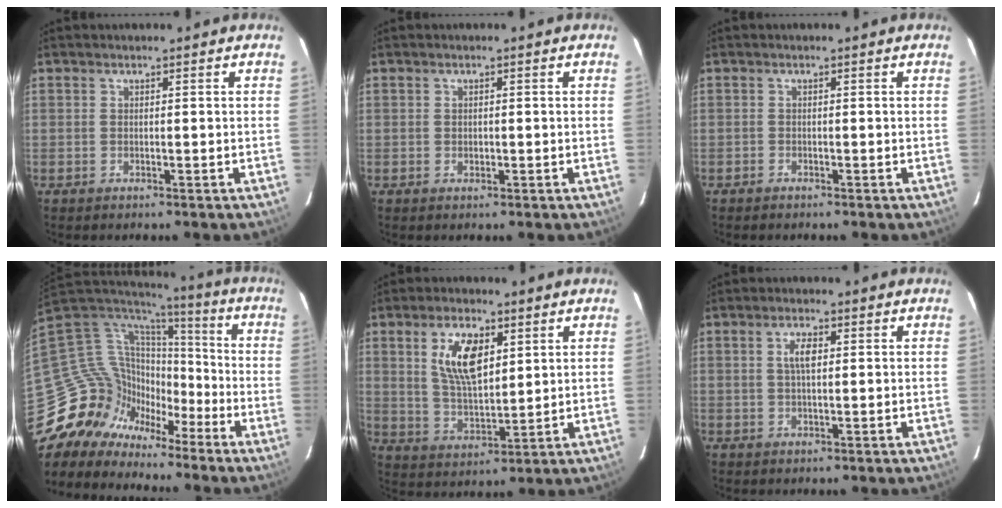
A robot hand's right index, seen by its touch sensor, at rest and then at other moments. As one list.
[{"total": 0.9, "force": [-0.1, 0.8, 0.3], "torque": [-0.001, 0.000, 0.000]}, {"total": 0.7, "force": [-0.6, 0.3, 0.0], "torque": [-0.004, 0.000, -0.010]}, {"total": 15.4, "force": [-11.0, 10.5, 2.3], "torque": [-0.076, 0.021, -0.201]}, {"total": 10.4, "force": [3.9, 4.8, 8.4], "torque": [-0.156, 0.005, 0.081]}, {"total": 3.1, "force": [0.7, 1.2, 2.8], "torque": [-0.053, 0.006, 0.013]}]